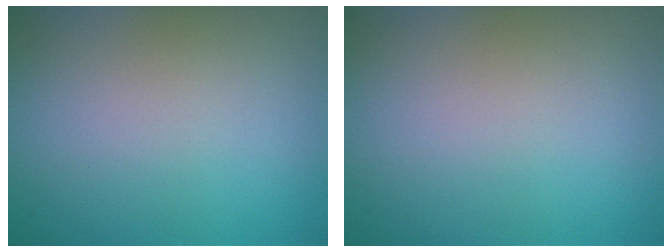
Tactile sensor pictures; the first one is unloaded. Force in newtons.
{"total": 0.0}